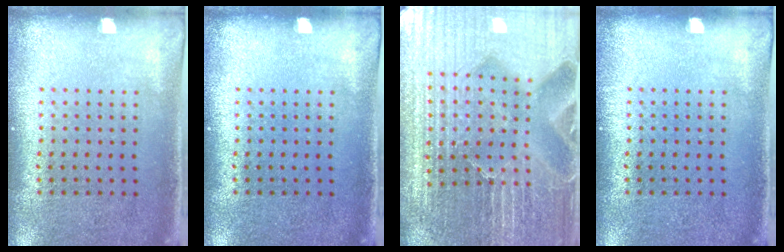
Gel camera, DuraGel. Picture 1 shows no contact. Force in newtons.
{"total": 0.0}
{"total": 6.6, "press": 5.9, "slide": 3.0}
{"total": 0.0}